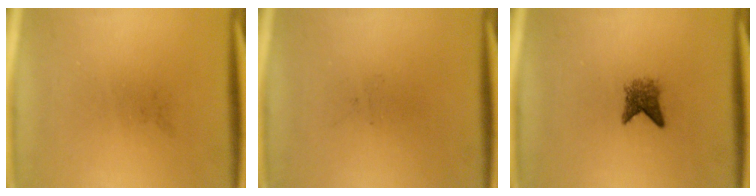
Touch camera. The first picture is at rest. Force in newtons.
{"total": 0.0}
{"total": 2.6}